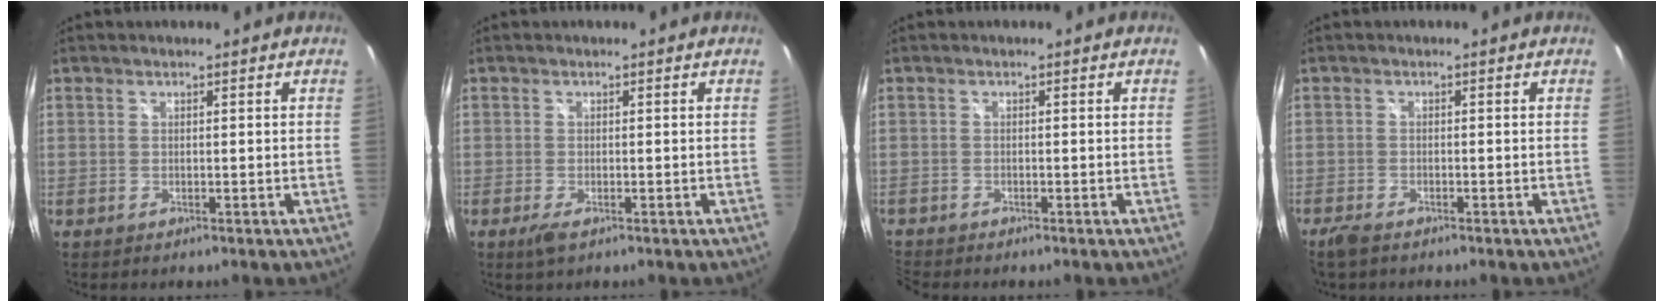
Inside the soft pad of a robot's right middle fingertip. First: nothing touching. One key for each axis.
{"total": 2.2, "fx": -1.2, "fy": 0.5, "fz": 1.8, "tx": -0.034, "ty": -0.009, "tz": -0.019}
{"total": 2.5, "fx": -2.4, "fy": 0.4, "fz": 0.4, "tx": -0.018, "ty": -0.016, "tz": -0.051}
{"total": 3.1, "fx": -2.5, "fy": 1.0, "fz": 1.6, "tx": -0.042, "ty": -0.011, "tz": -0.050}